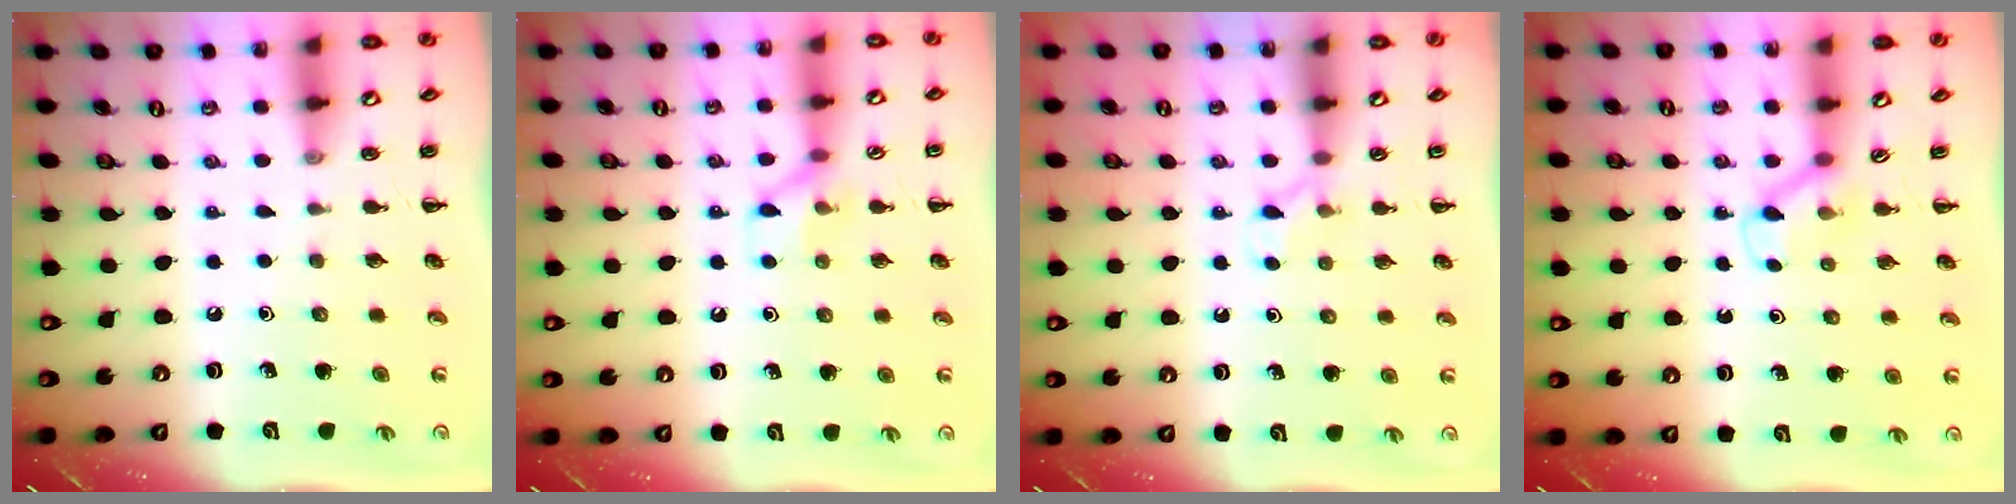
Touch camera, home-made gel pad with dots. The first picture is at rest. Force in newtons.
{"total": 7.0, "press": 6.9, "slide": 0.7}
{"total": 5.9, "press": 5.6, "slide": 1.9}
{"total": 2.6, "press": 2.4, "slide": 0.9}